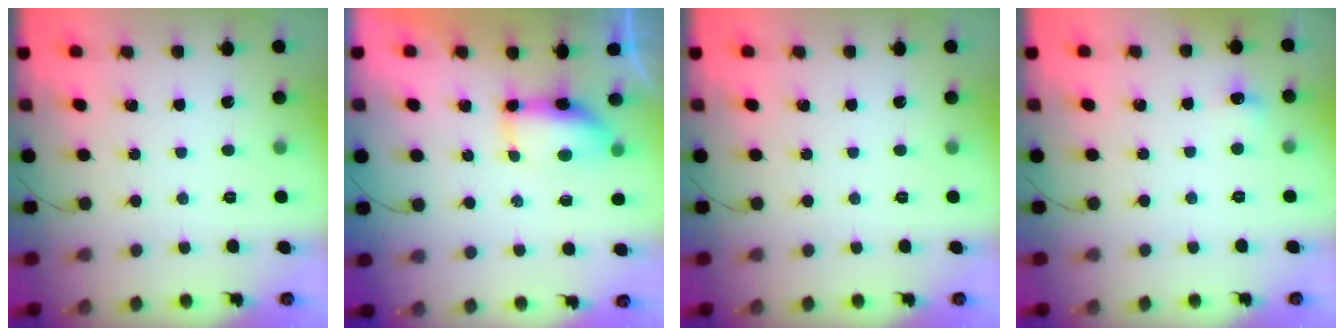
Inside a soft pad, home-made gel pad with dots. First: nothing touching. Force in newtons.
{"total": 6.8, "press": 6.8, "slide": 0.8}
{"total": 0.0}
{"total": 4.5, "press": 4.3, "slide": 1.3}